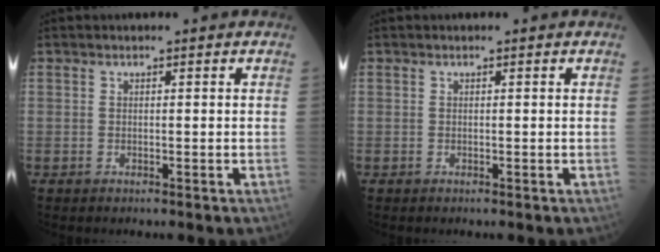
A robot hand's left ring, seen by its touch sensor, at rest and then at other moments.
{"total": 0.0}